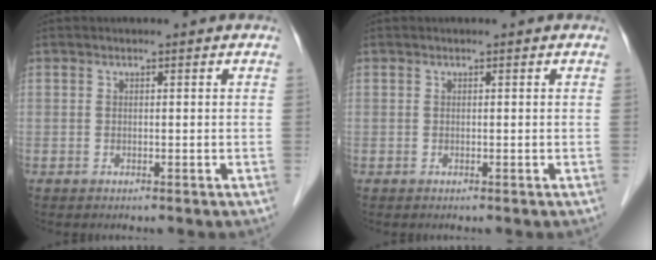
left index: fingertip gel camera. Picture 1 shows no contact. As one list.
[{"total": 0.0}]